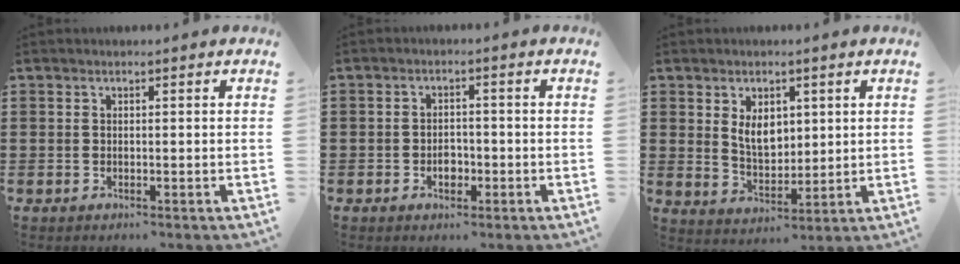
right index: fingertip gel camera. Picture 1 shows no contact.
{"total": 2.5, "force": [-0.9, 1.7, 1.7], "torque": [-0.025, -0.003, -0.019]}
{"total": 5.4, "force": [1.9, 3.6, 3.6], "torque": [-0.066, 0.004, 0.030]}